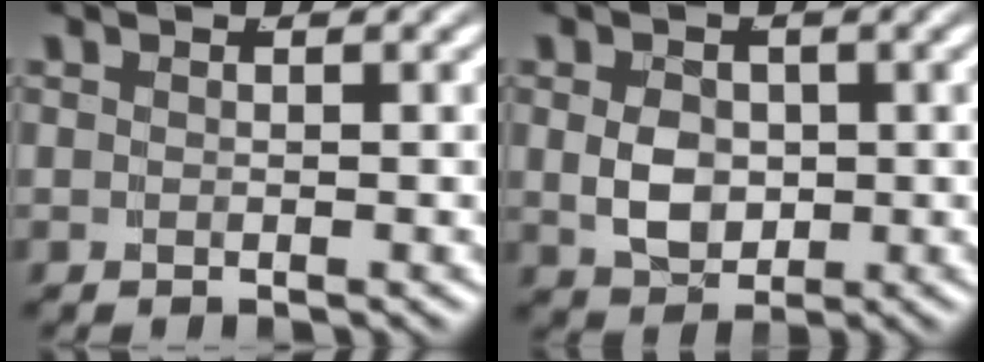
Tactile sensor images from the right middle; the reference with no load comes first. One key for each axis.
{"total": 3.5, "fx": 0.0, "fy": 2.6, "fz": 2.4, "tx": -0.044, "ty": -0.013, "tz": 0.011}